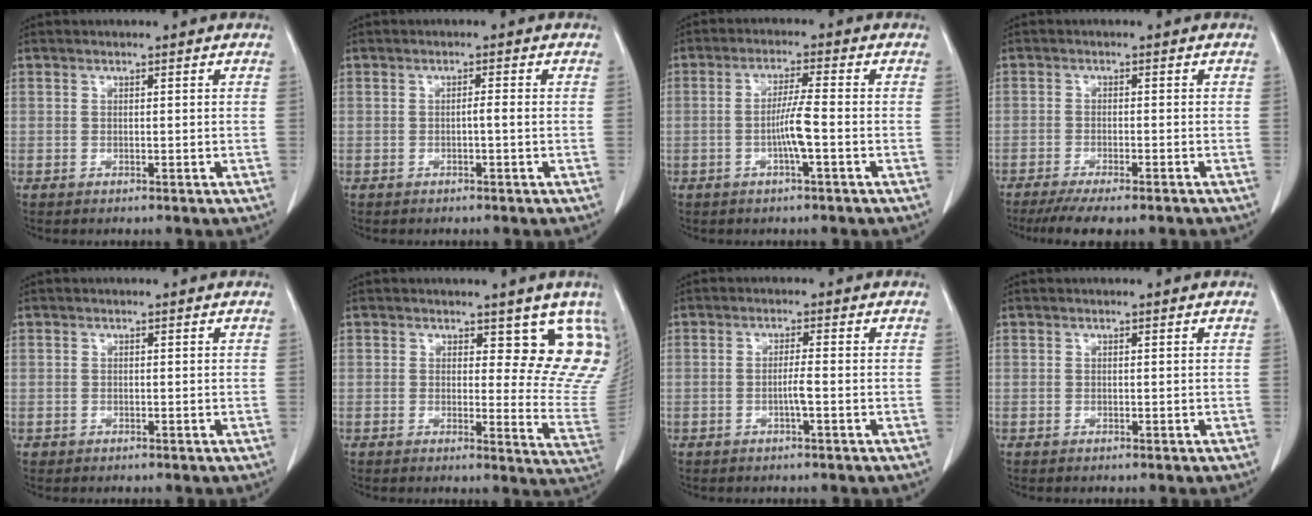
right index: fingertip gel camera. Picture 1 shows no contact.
{"total": 1.1, "force": [-0.2, -0.1, 1.1], "torque": [-0.017, 0.002, -0.004]}
{"total": 4.8, "force": [-1.2, -0.2, 4.6], "torque": [-0.090, 0.001, -0.025]}
{"total": 8.3, "force": [-6.7, 1.6, 4.7], "torque": [-0.062, -0.012, -0.101]}
{"total": 0.5, "force": [0.0, 0.5, -0.1], "torque": [0.008, 0.006, -0.004]}
{"total": 9.7, "force": [7.3, 3.5, 5.4], "torque": [-0.037, -0.035, 0.067]}
{"total": 2.2, "force": [-0.6, -0.2, 2.1], "torque": [-0.040, 0.000, -0.013]}
{"total": 0.0}